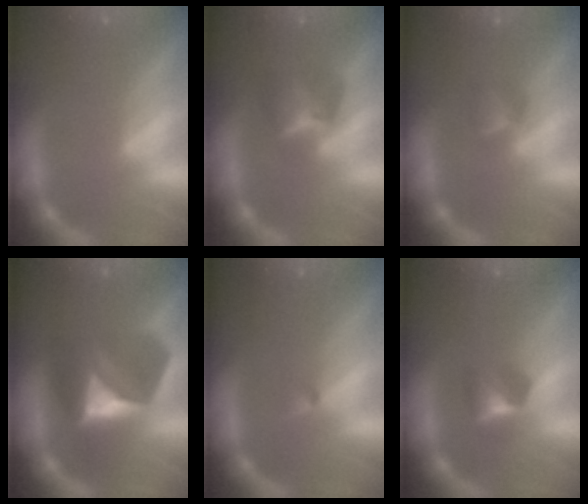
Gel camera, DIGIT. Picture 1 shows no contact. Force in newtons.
{"total": 3.4}
{"total": 1.9}
{"total": 6.9}
{"total": 0.9}
{"total": 2.4}